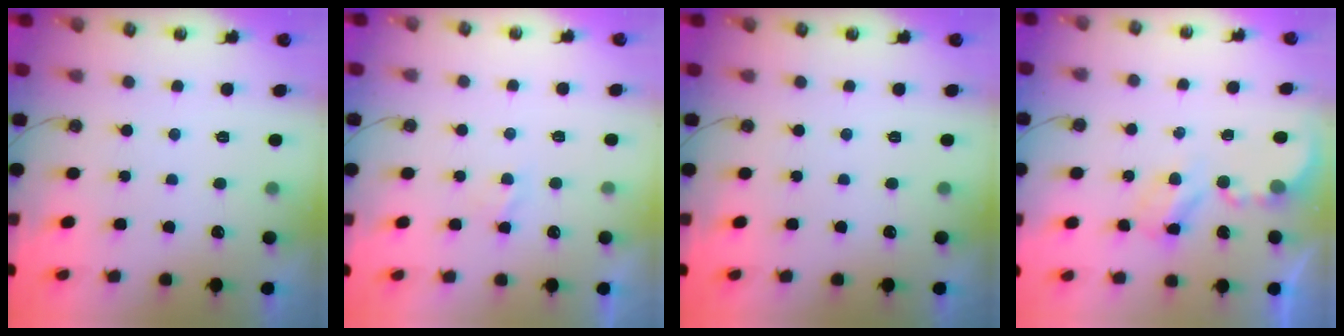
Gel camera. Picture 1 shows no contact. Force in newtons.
{"total": 2.3, "press": 2.3, "slide": 0.4}
{"total": 0.0}
{"total": 4.4, "press": 4.3, "slide": 0.7}